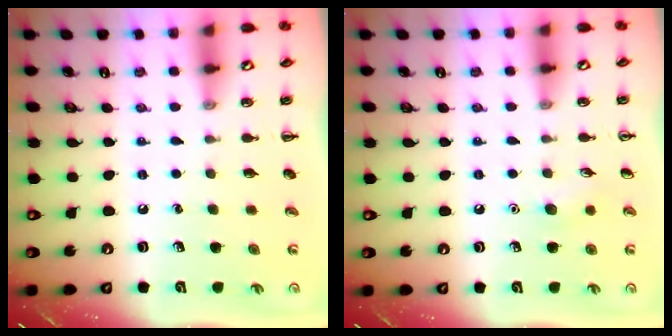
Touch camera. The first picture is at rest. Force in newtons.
{"total": 5.2, "press": 4.9, "slide": 1.6}